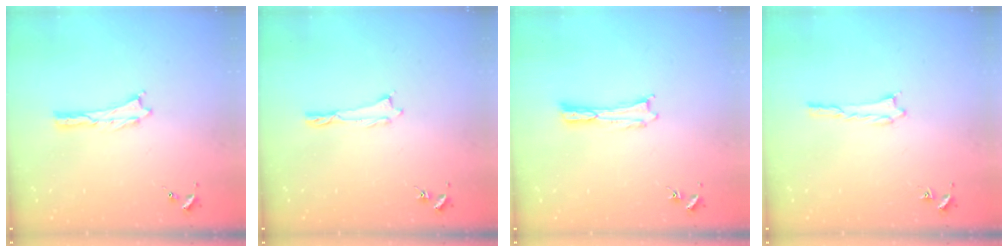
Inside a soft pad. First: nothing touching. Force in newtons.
{"total": 0.0}
{"total": 0.0}
{"total": 1.4, "press": 1.4, "slide": 0.2}